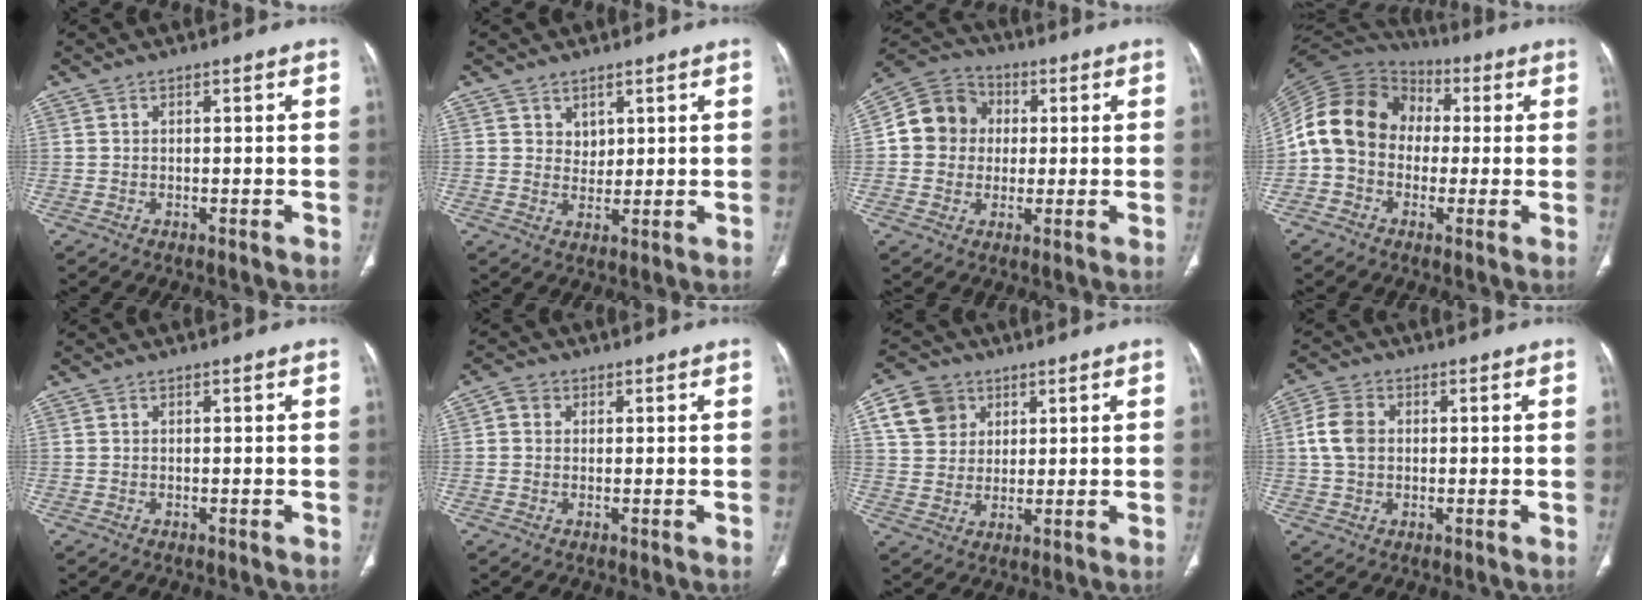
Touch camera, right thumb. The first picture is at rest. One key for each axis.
{"total": 2.8, "fx": 1.8, "fy": 2.2, "fz": 0.5, "tx": 0.015, "ty": -0.014, "tz": 0.032}
{"total": 10.8, "fx": 0.9, "fy": 9.9, "fz": 4.2, "tx": -0.050, "ty": 0.019, "tz": 0.005}
{"total": 15.2, "fx": 0.0, "fy": 12.5, "fz": 8.6, "tx": -0.145, "ty": 0.039, "tz": -0.013}
{"total": 0.0}
{"total": 2.5, "fx": 0.5, "fy": 2.2, "fz": 1.0, "tx": -0.009, "ty": 0.004, "tz": 0.006}
{"total": 8.9, "fx": 3.7, "fy": 7.5, "fz": 3.1, "tx": -0.035, "ty": -0.004, "tz": 0.073}
{"total": 5.9, "fx": 0.4, "fy": 4.5, "fz": 3.9, "tx": -0.080, "ty": 0.010, "tz": 0.005}